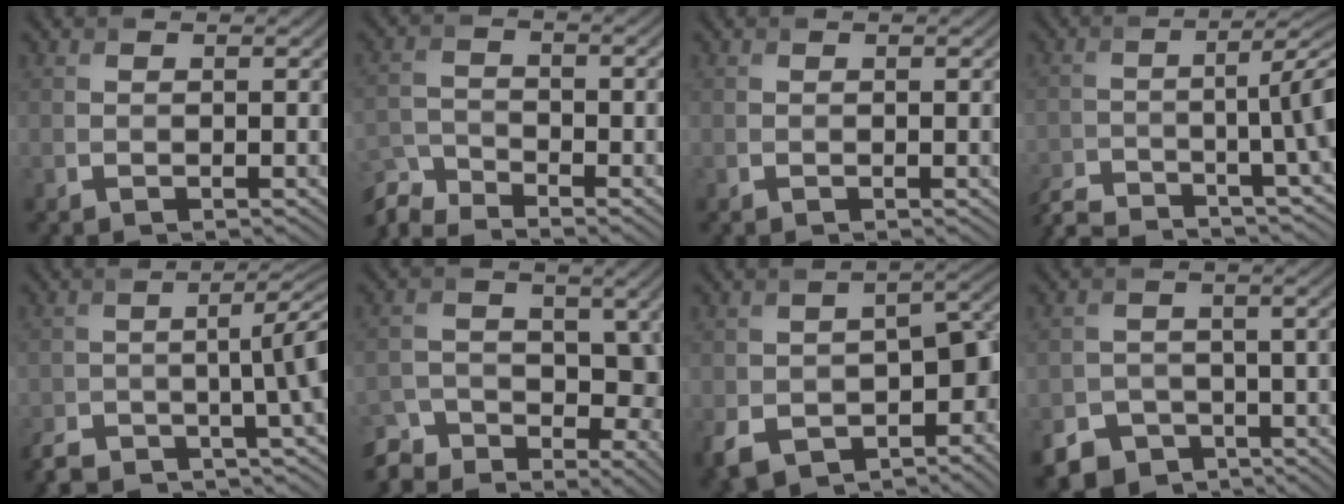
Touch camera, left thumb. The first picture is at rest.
{"total": 6.4, "force": [-5.6, 1.6, 2.7], "torque": [-0.064, -0.011, -0.119]}
{"total": 0.7, "force": [-0.1, 0.2, 0.7], "torque": [-0.010, -0.001, -0.001]}
{"total": 12.0, "force": [-7.0, 2.2, 9.4], "torque": [-0.122, -0.004, -0.121]}
{"total": 9.9, "force": [-5.8, 2.4, 7.6], "torque": [-0.101, -0.007, -0.105]}
{"total": 8.5, "force": [-5.3, 5.2, 4.1], "torque": [-0.066, -0.011, -0.103]}
{"total": 13.3, "force": [-5.3, 8.5, 8.7], "torque": [-0.140, -0.050, -0.074]}
{"total": 8.2, "force": [-5.9, 4.9, 2.8], "torque": [-0.056, -0.021, -0.093]}